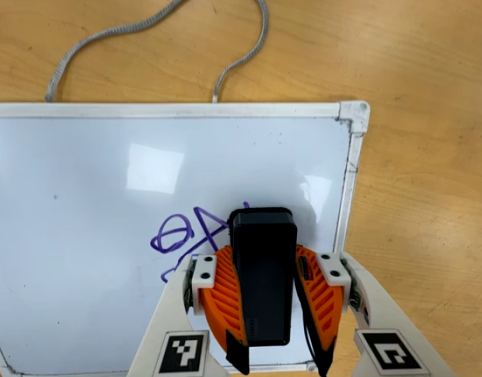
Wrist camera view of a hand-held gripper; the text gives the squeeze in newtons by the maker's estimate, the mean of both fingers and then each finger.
{"total": 13.6, "left": 13.9, "right": 13.2}